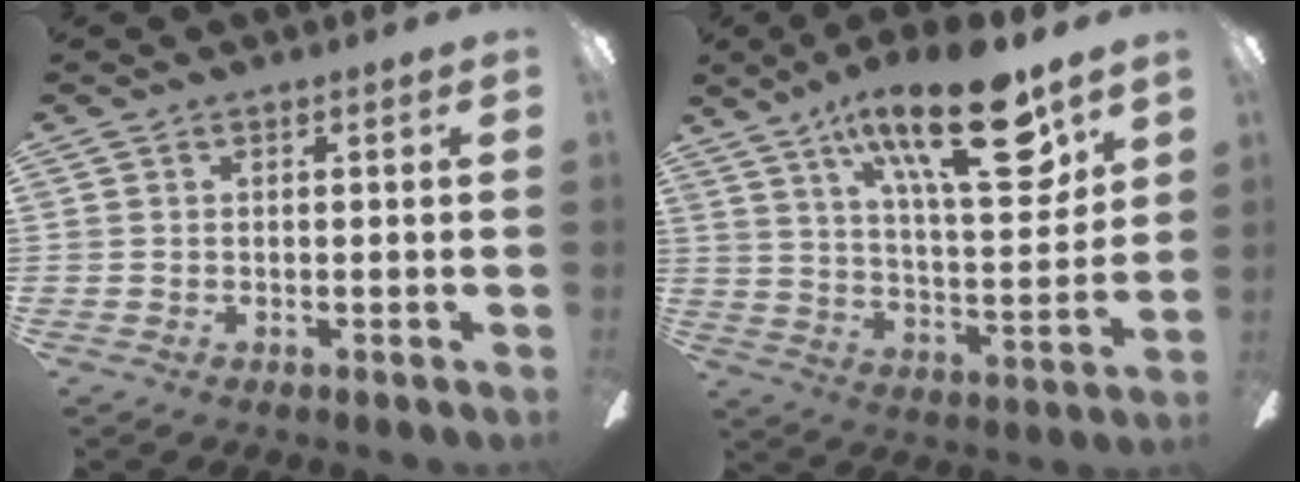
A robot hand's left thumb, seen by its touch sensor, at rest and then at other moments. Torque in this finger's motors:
{"motor_torque": [0.14, 0.58, 1.75, -1.02, 0.42]}